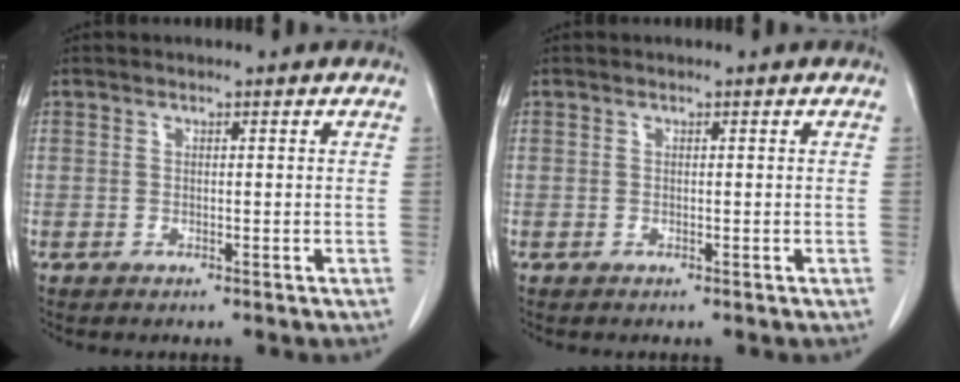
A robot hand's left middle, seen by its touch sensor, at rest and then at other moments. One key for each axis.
{"total": 0.0}